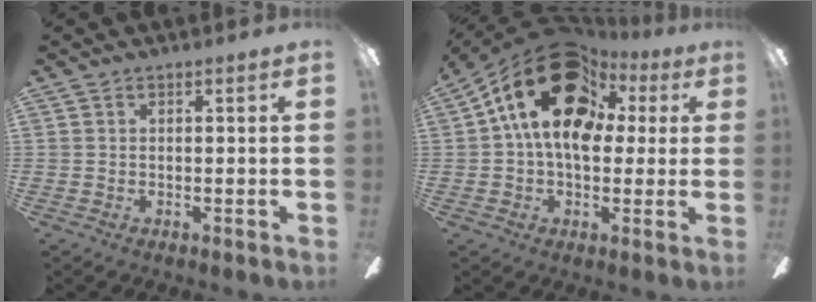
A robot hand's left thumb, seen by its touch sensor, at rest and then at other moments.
{"total": 19.6, "force": [7.9, 12.0, 13.3], "torque": [-0.239, -0.023, 0.138]}